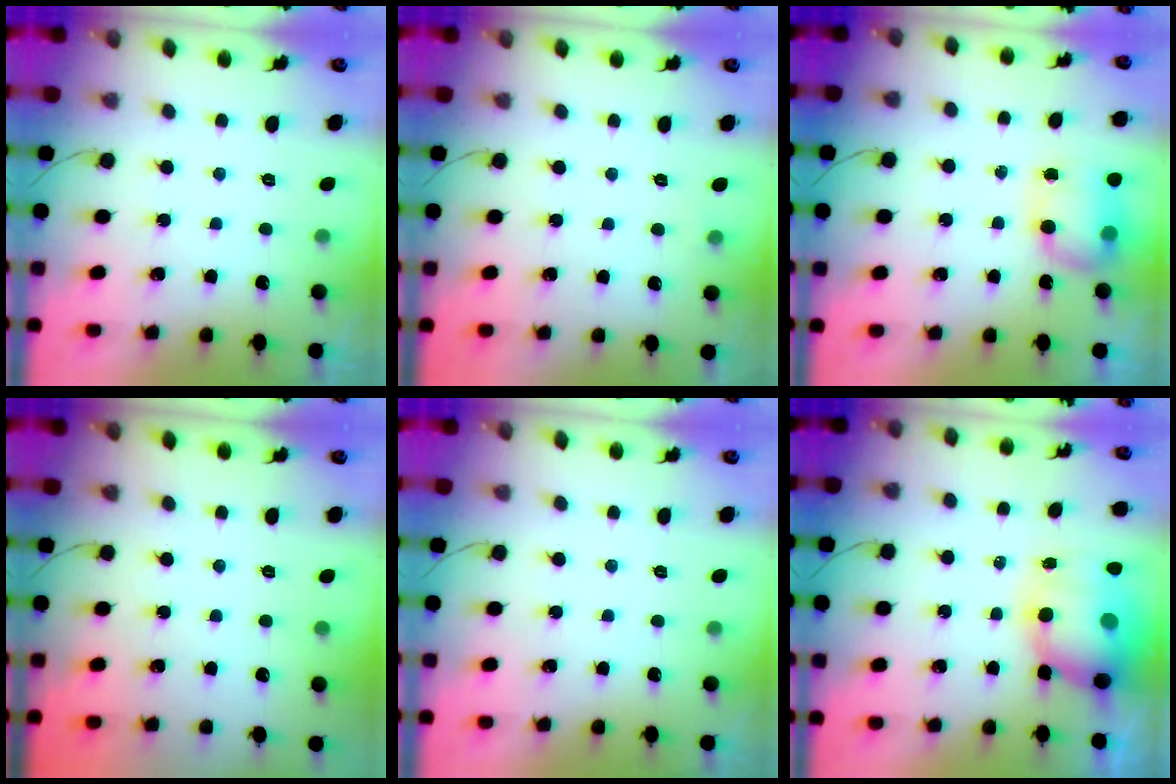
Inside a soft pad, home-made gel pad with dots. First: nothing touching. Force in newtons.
{"total": 2.8, "press": 2.5, "slide": 1.1}
{"total": 8.1, "press": 8.0, "slide": 1.0}
{"total": 0.0}
{"total": 0.0}
{"total": 12.6, "press": 12.3, "slide": 2.9}